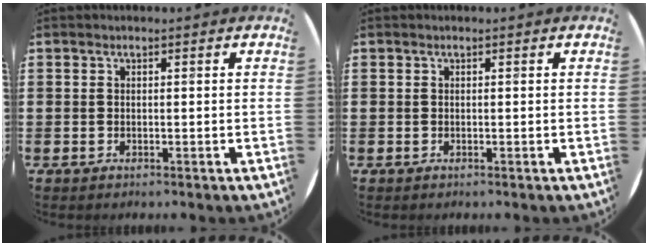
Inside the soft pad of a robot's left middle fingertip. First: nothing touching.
{"total": 0.0}